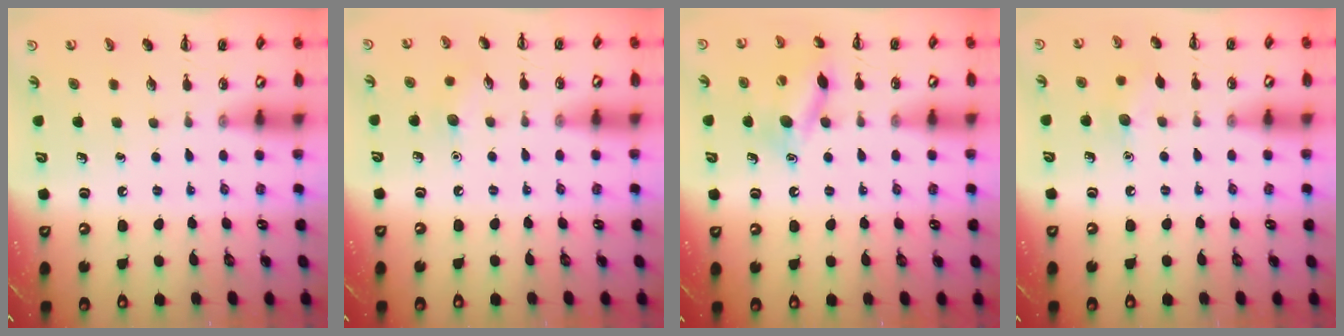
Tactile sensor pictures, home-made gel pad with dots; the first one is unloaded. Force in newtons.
{"total": 5.9, "press": 5.6, "slide": 1.7}
{"total": 12.8, "press": 12.6, "slide": 1.7}
{"total": 7.4, "press": 7.2, "slide": 1.7}